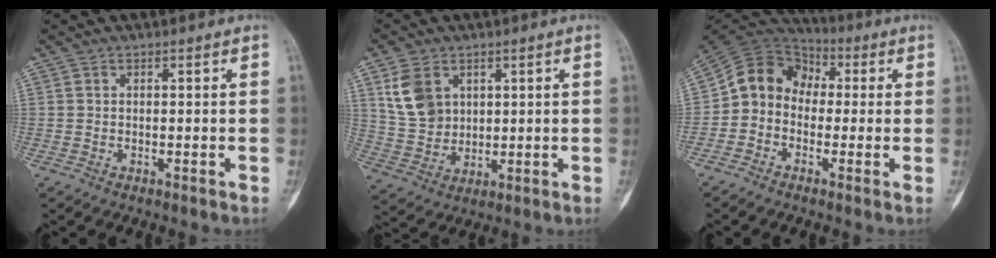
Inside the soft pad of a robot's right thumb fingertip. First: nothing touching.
{"total": 9.1, "force": [3.8, 6.7, 4.8], "torque": [-0.074, -0.012, 0.088]}
{"total": 10.8, "force": [-0.4, 9.2, 5.6], "torque": [-0.076, 0.044, -0.027]}